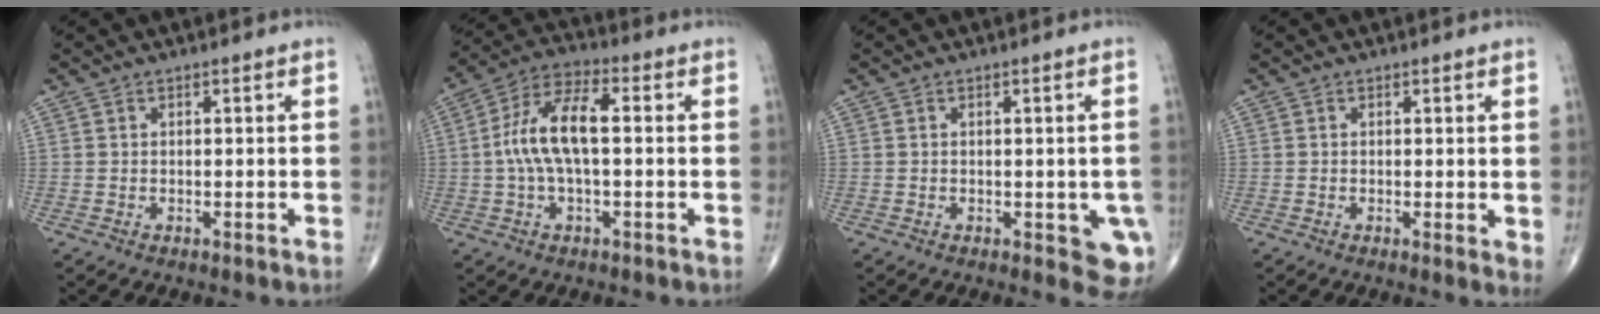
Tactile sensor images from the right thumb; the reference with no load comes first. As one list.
[{"total": 11.2, "force": [0.2, 4.6, 10.2], "torque": [-0.213, 0.034, -0.001]}, {"total": 5.8, "force": [-1.4, 2.5, 5.0], "torque": [-0.030, -0.007, -0.012]}, {"total": 2.0, "force": [0.3, 0.6, 1.9], "torque": [-0.027, -0.008, 0.001]}]